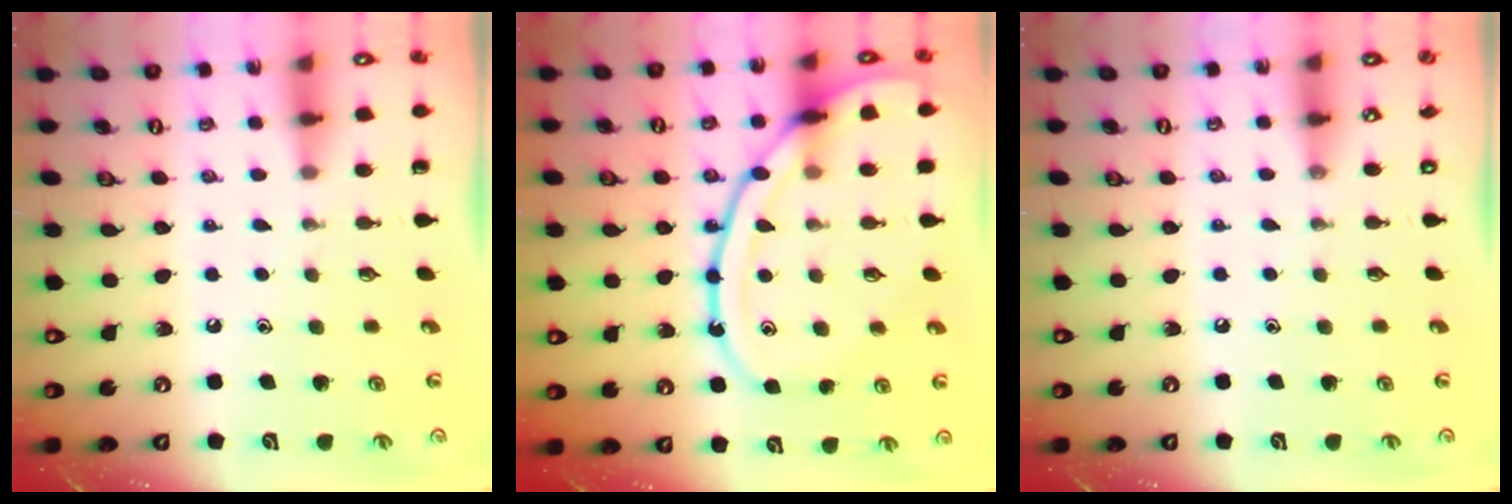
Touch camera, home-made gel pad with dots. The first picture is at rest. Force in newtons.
{"total": 18.3, "press": 18.2, "slide": 1.8}
{"total": 3.3, "press": 3.3, "slide": 0.4}